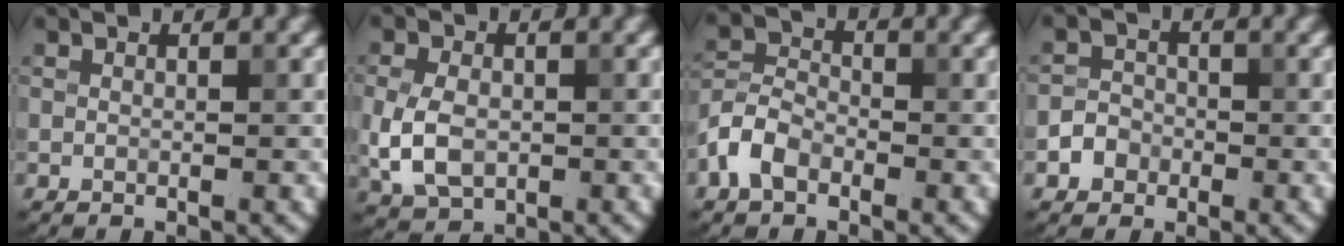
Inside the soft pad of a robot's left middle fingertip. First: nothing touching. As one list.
[{"total": 4.5, "force": [-0.6, 3.2, 3.1], "torque": [-0.071, -0.004, -0.013]}, {"total": 3.6, "force": [-1.9, 2.3, 2.0], "torque": [-0.040, 0.007, -0.048]}, {"total": 2.0, "force": [-0.9, 1.7, 0.5], "torque": [0.003, 0.005, -0.021]}]